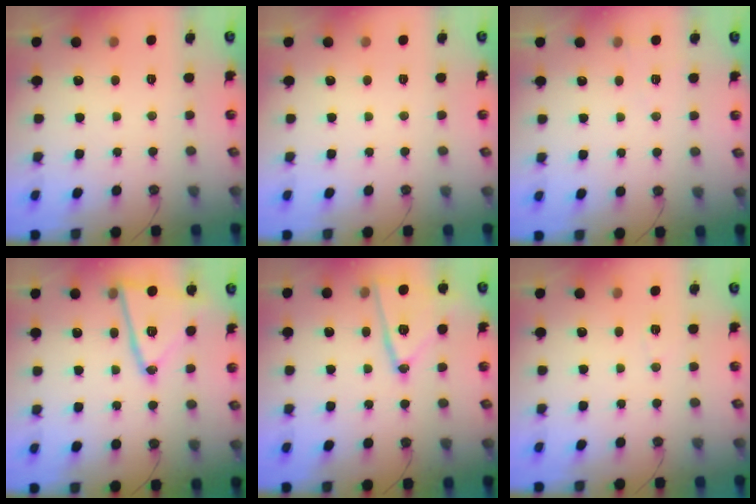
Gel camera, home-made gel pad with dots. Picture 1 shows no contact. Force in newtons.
{"total": 0.0}
{"total": 5.4, "press": 3.3, "slide": 4.3}
{"total": 16.3, "press": 16.3, "slide": 1.0}
{"total": 15.2, "press": 15.0, "slide": 2.3}
{"total": 4.2, "press": 4.1, "slide": 1.1}